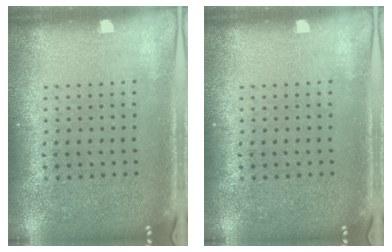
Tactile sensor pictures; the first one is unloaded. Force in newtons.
{"total": 0.0}